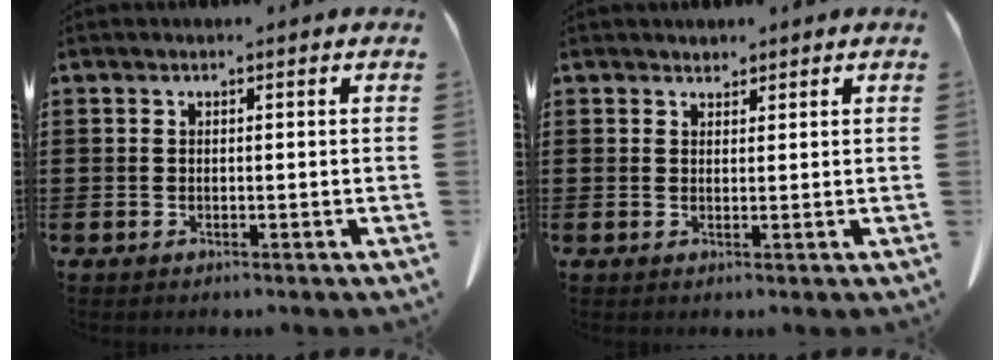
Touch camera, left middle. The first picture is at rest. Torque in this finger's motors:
{"motor_torque": [-0.19, 0.22, -0.01, 0.00]}